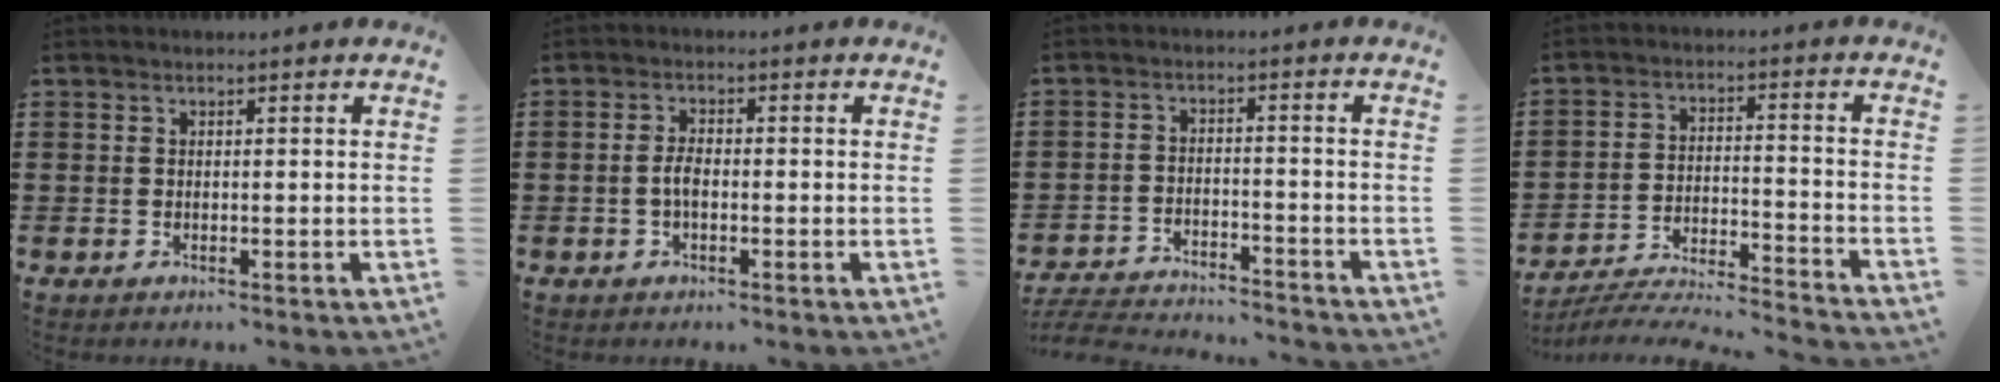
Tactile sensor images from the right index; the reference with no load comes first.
{"total": 2.5, "force": [-0.7, 1.0, 2.2], "torque": [-0.050, 0.000, -0.015]}
{"total": 4.3, "force": [-4.2, 0.1, 0.6], "torque": [-0.028, -0.003, -0.092]}
{"total": 5.8, "force": [-5.5, -0.2, 1.6], "torque": [-0.039, -0.011, -0.113]}